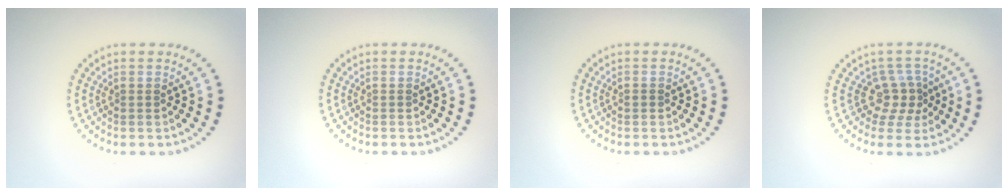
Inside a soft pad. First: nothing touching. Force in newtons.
{"total": 0.0}
{"total": 0.5, "press": 0.5, "slide": 0.1}
{"total": 2.9, "press": 2.0, "slide": 2.0}